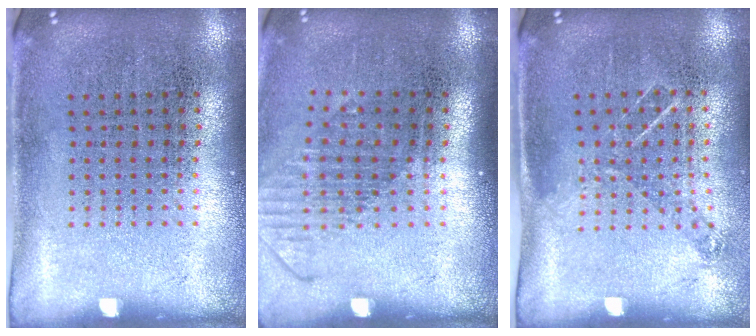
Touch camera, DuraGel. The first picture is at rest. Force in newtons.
{"total": 1.5, "press": 1.1, "slide": 0.9}
{"total": 0.9, "press": 0.9, "slide": 0.1}